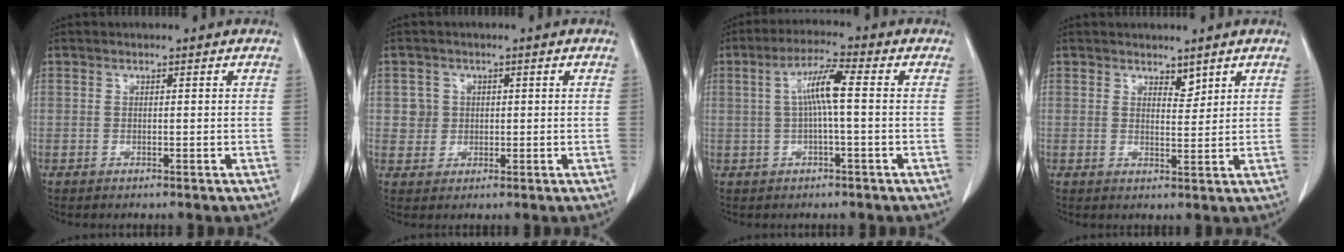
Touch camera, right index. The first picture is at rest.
{"total": 2.8, "force": [0.6, 2.8, 0.1], "torque": [0.006, 0.005, 0.012]}
{"total": 6.0, "force": [0.5, 0.2, 6.0], "torque": [-0.114, 0.016, 0.009]}
{"total": 2.1, "force": [1.7, 0.8, 1.0], "torque": [-0.014, -0.006, 0.031]}